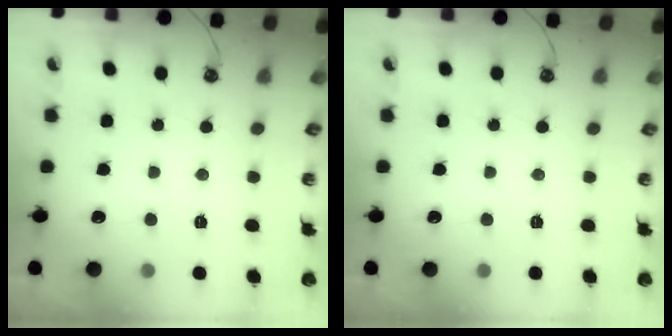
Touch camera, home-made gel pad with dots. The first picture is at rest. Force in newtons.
{"total": 0.0}